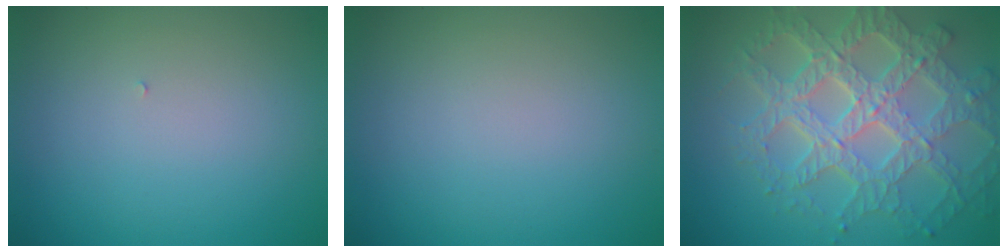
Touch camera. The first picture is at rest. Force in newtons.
{"total": 0.0}
{"total": 8.1, "press": 5.9, "slide": 5.6}